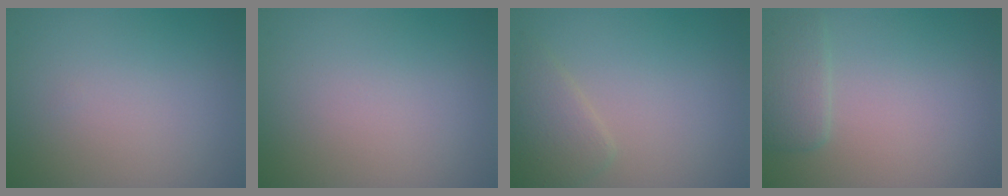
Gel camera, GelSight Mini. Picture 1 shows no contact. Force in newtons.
{"total": 0.0}
{"total": 2.5, "press": 2.5, "slide": 0.0}
{"total": 2.0, "press": 2.0, "slide": 0.3}